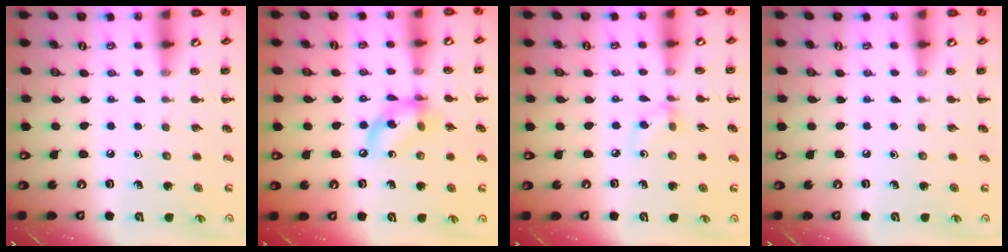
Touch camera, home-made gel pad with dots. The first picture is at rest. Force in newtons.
{"total": 10.9, "press": 10.6, "slide": 2.1}
{"total": 3.7, "press": 3.6, "slide": 0.7}
{"total": 0.0}